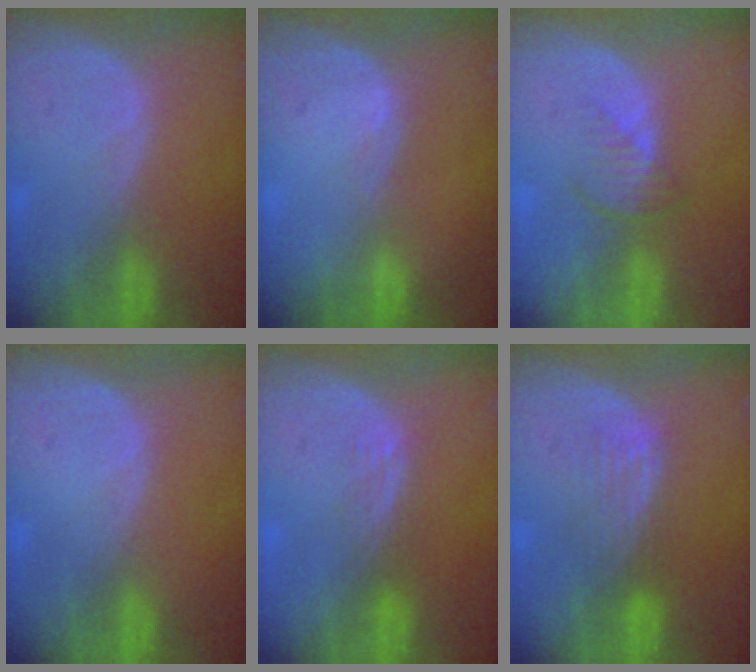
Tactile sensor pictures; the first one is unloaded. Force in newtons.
{"total": 0.6, "press": 0.5, "slide": 0.4}
{"total": 3.1, "press": 2.9, "slide": 1.2}
{"total": 0.0}
{"total": 1.8, "press": 1.7, "slide": 0.2}
{"total": 4.6, "press": 3.8, "slide": 2.6}